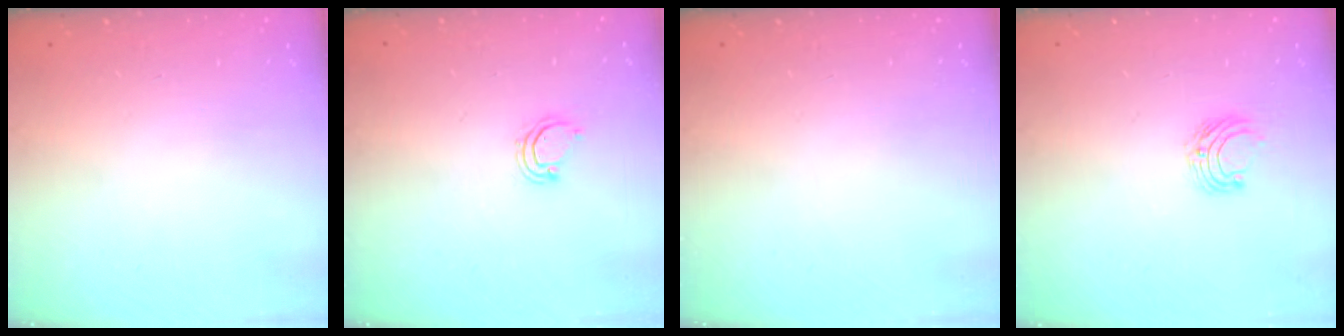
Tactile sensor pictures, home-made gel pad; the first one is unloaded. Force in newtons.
{"total": 4.3, "press": 4.3, "slide": 0.5}
{"total": 0.0}
{"total": 5.6, "press": 5.6, "slide": 0.5}